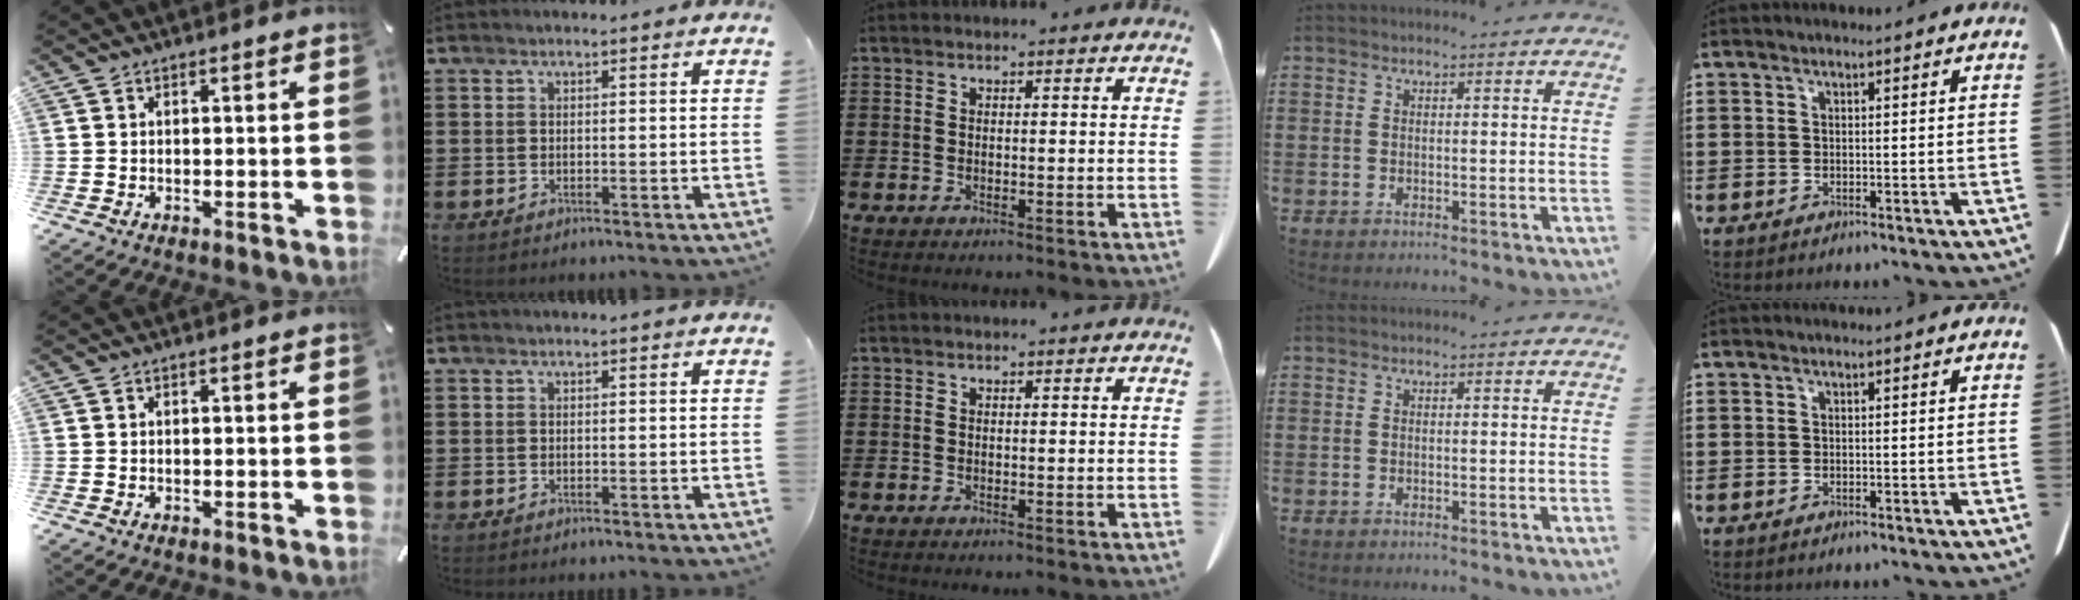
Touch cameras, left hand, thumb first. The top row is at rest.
{}